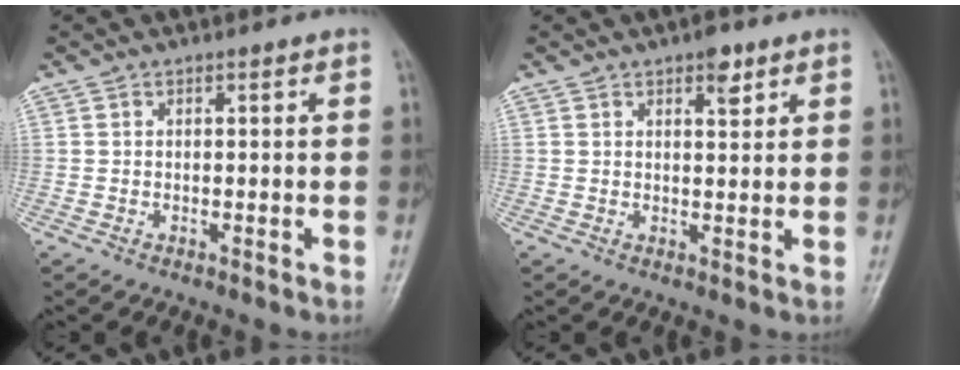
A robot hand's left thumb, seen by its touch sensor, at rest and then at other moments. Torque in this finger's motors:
{"motor_torque": [0.90, -0.03, 0.42, -0.22, 0.01]}